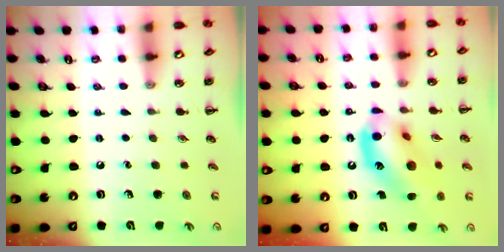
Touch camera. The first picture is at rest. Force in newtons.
{"total": 14.8, "press": 14.6, "slide": 2.4}